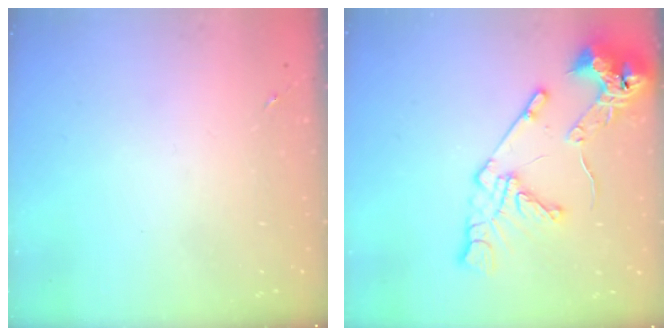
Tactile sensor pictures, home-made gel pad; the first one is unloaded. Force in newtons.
{"total": 15.2, "press": 15.1, "slide": 1.8}